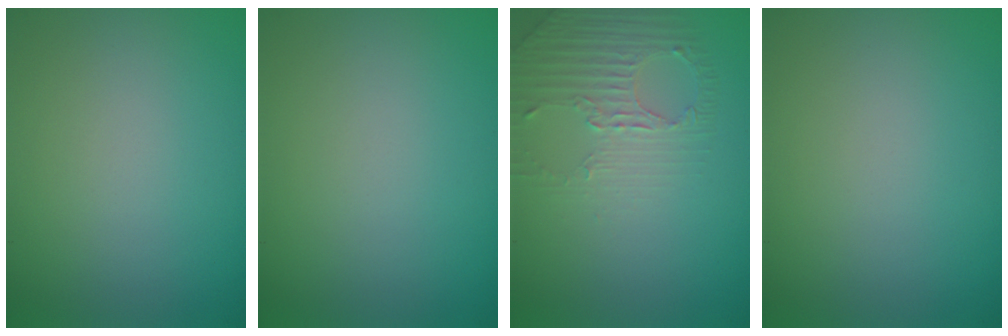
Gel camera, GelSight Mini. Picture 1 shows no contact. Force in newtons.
{"total": 0.0}
{"total": 1.8, "press": 1.5, "slide": 1.0}
{"total": 0.0}